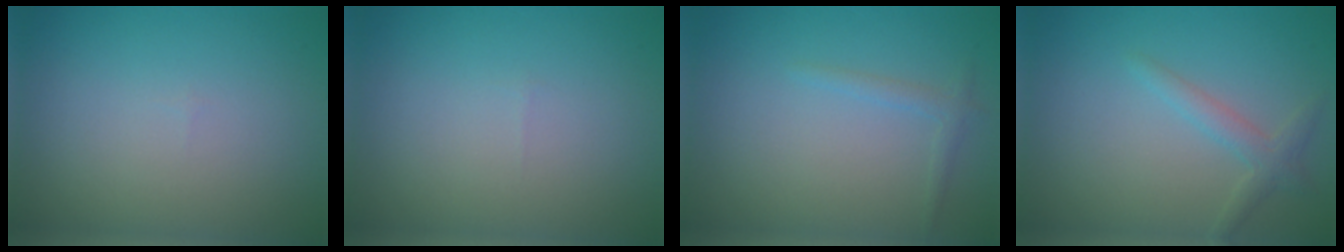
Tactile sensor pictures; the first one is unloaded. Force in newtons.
{"total": 0.0}
{"total": 1.1, "press": 1.1, "slide": 0.0}
{"total": 1.9, "press": 1.9, "slide": 0.1}